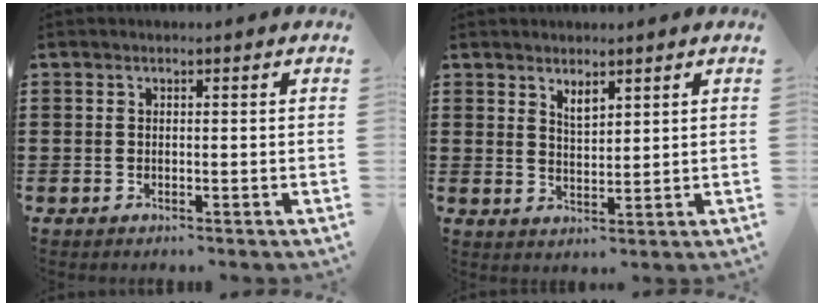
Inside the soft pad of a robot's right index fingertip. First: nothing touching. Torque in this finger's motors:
{"motor_torque": [-0.08, 0.09, 0.07, 0.02]}